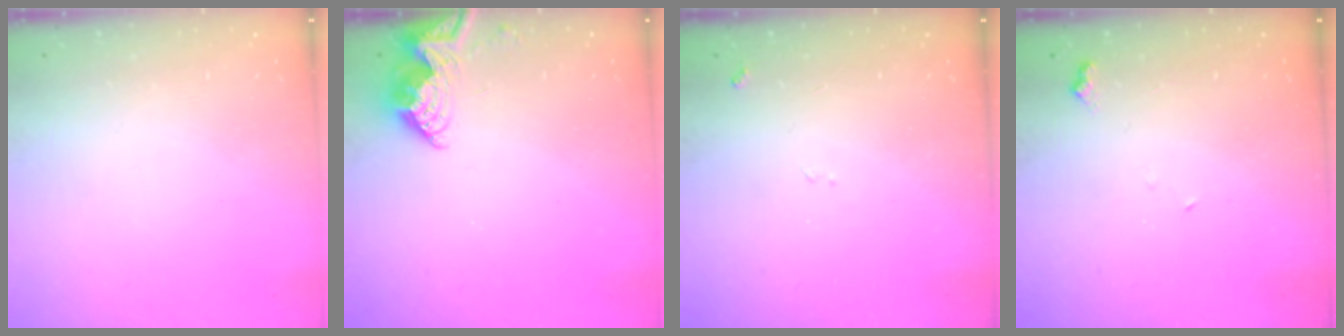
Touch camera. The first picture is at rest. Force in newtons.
{"total": 6.9, "press": 6.9, "slide": 0.2}
{"total": 7.1, "press": 7.0, "slide": 0.7}
{"total": 5.6, "press": 5.6, "slide": 0.9}